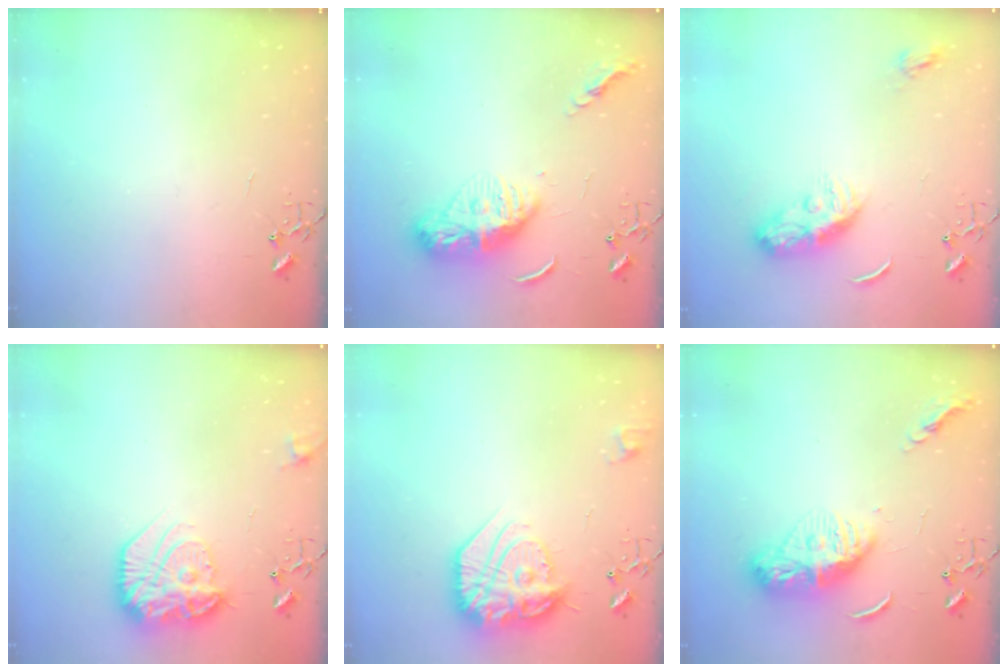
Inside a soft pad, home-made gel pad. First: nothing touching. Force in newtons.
{"total": 12.5, "press": 12.5, "slide": 1.1}
{"total": 10.2, "press": 10.2, "slide": 0.3}
{"total": 18.8, "press": 18.7, "slide": 1.2}
{"total": 23.1, "press": 23.0, "slide": 2.4}
{"total": 12.5, "press": 12.5, "slide": 1.1}